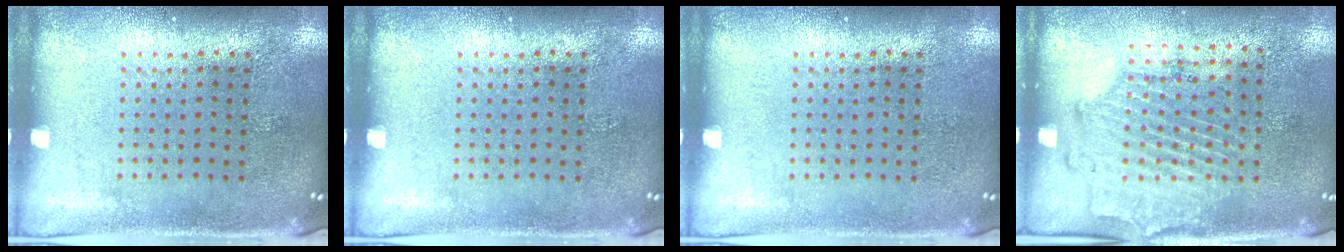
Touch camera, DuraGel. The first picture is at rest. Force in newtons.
{"total": 0.0}
{"total": 0.0}
{"total": 1.7, "press": 1.4, "slide": 0.9}